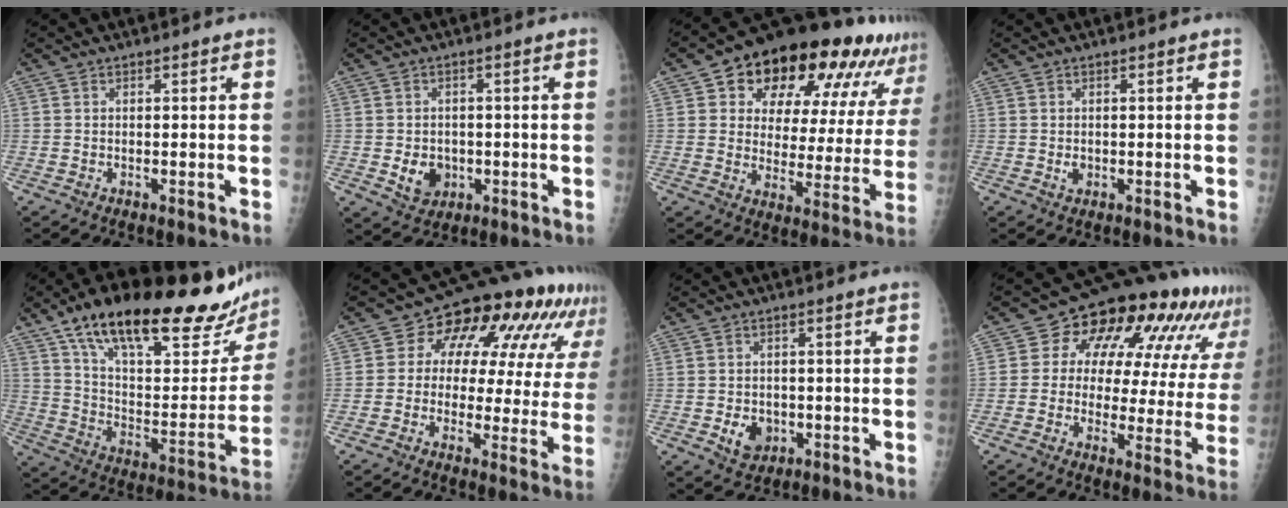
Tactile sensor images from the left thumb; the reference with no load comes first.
{"total": 5.3, "force": [-1.0, 4.4, 2.8], "torque": [-0.025, 0.002, -0.005]}
{"total": 25.4, "force": [15.5, 11.8, 16.3], "torque": [-0.200, -0.024, 0.211]}
{"total": 1.3, "force": [-0.1, 1.1, 0.7], "torque": [-0.008, 0.000, 0.003]}
{"total": 34.1, "force": [22.7, 11.7, 22.6], "torque": [-0.316, -0.038, 0.347]}
{"total": 19.9, "force": [8.6, 10.8, 14.4], "torque": [-0.153, 0.018, 0.105]}
{"total": 4.9, "force": [-1.3, 4.0, 2.6], "torque": [-0.026, 0.003, -0.011]}
{"total": 22.2, "force": [11.8, 11.3, 14.9], "torque": [-0.166, -0.002, 0.146]}